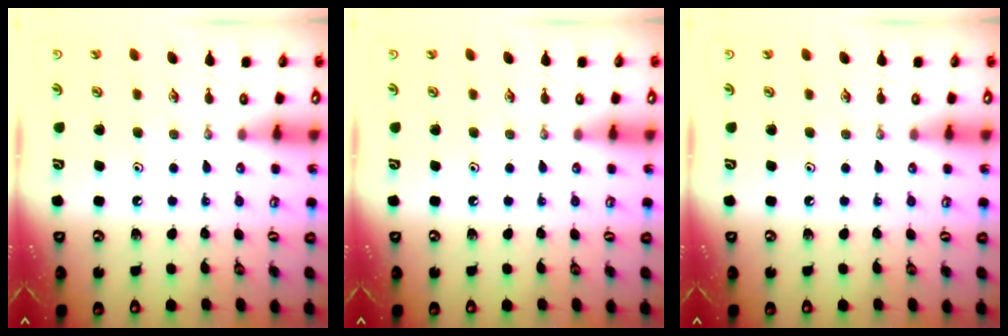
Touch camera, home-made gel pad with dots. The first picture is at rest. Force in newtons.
{"total": 0.0}
{"total": 0.0}